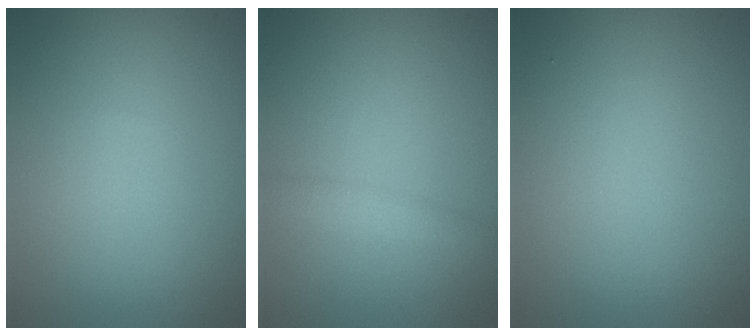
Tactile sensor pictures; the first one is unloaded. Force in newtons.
{"total": 1.4, "press": 1.4, "slide": 0.0}
{"total": 0.0}